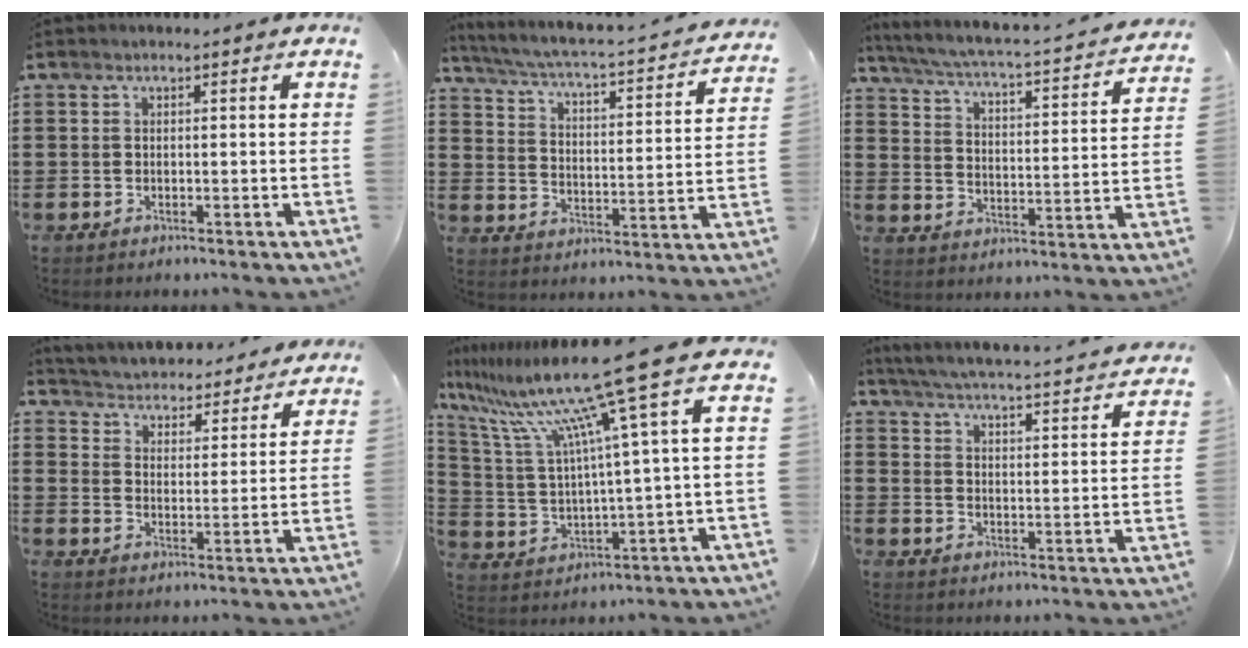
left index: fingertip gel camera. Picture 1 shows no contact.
{"total": 3.0, "force": [2.6, -0.2, 1.4], "torque": [-0.047, -0.032, 0.031]}
{"total": 3.2, "force": [2.8, -0.2, 1.6], "torque": [-0.051, -0.034, 0.036]}
{"total": 3.8, "force": [3.7, 0.0, -0.6], "torque": [-0.015, -0.037, 0.057]}
{"total": 15.4, "force": [10.4, -0.7, 11.3], "torque": [-0.259, -0.064, 0.157]}
{"total": 4.2, "force": [4.0, -0.7, 1.1], "torque": [-0.044, -0.037, 0.062]}